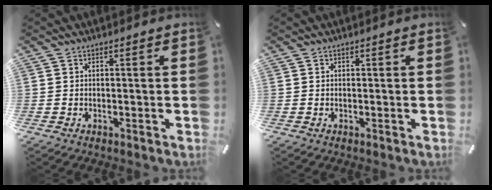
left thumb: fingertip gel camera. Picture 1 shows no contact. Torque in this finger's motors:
{"motor_torque": [0.14, 0.09, -0.04, -0.01, 0.02]}